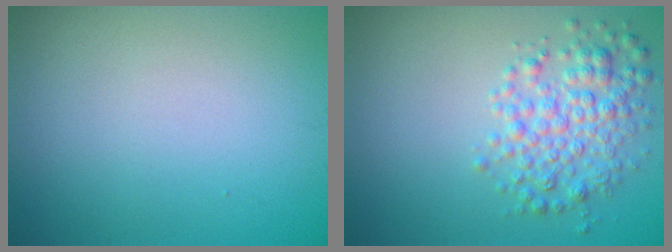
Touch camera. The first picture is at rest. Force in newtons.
{"total": 3.9, "press": 3.9, "slide": 0.1}